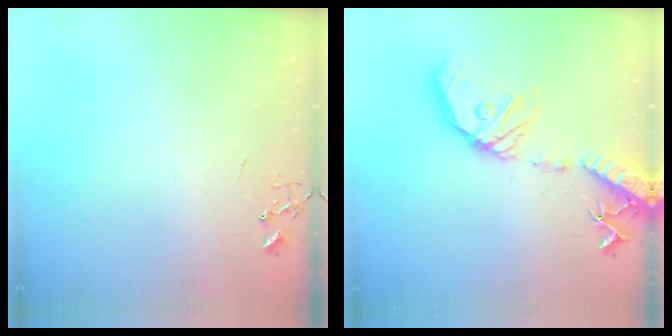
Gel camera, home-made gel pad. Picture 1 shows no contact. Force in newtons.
{"total": 22.7, "press": 22.4, "slide": 3.8}